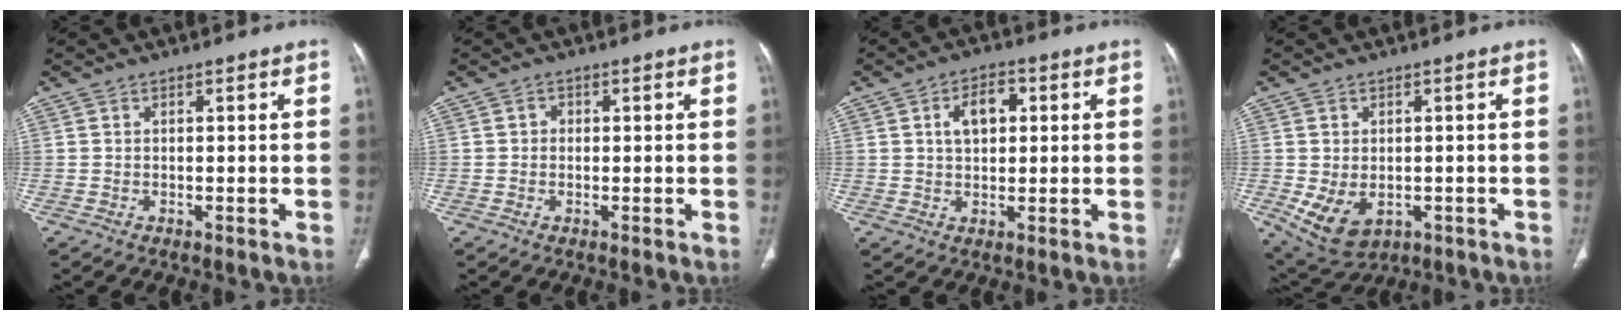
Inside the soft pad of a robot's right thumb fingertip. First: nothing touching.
{"total": 1.2, "force": [0.0, 1.1, 0.5], "torque": [-0.001, 0.004, -0.002]}
{"total": 6.4, "force": [1.6, 4.0, 4.7], "torque": [-0.064, 0.006, 0.023]}
{"total": 8.2, "force": [-1.9, 5.7, 5.7], "torque": [-0.096, -0.003, -0.010]}